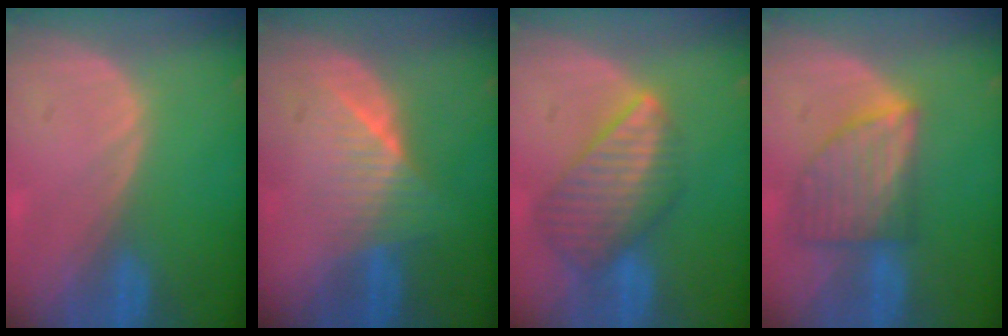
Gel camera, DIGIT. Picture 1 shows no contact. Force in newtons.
{"total": 6.1, "press": 5.7, "slide": 2.1}
{"total": 8.7, "press": 7.6, "slide": 4.4}
{"total": 7.7, "press": 7.0, "slide": 3.1}